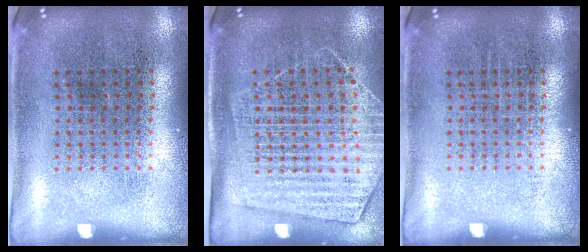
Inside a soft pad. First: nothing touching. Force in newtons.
{"total": 1.6, "press": 1.4, "slide": 0.7}
{"total": 0.0}